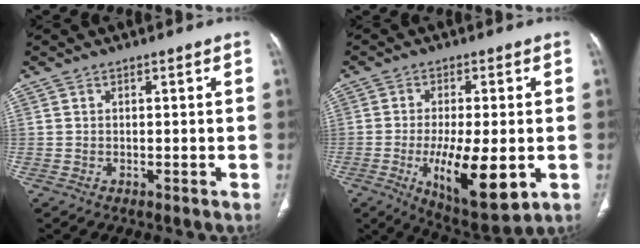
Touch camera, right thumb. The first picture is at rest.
{"total": 14.6, "force": [-3.5, 5.0, 13.3], "torque": [-0.211, -0.021, -0.045]}